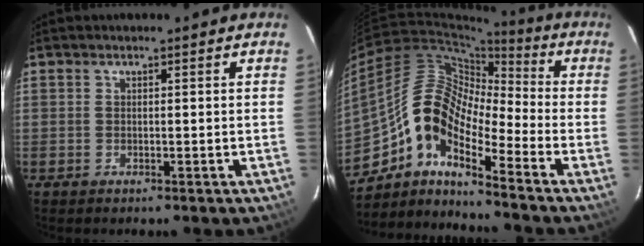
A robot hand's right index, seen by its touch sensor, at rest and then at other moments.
{"total": 12.7, "force": [-7.3, 4.5, 9.4], "torque": [-0.154, 0.016, -0.159]}